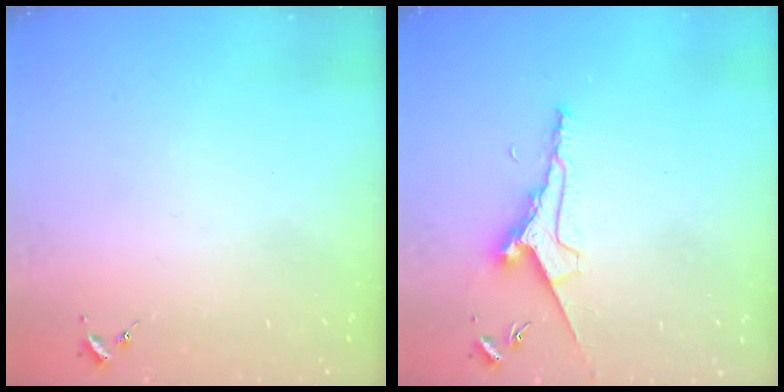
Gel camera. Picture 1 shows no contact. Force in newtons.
{"total": 9.0, "press": 9.0, "slide": 0.8}